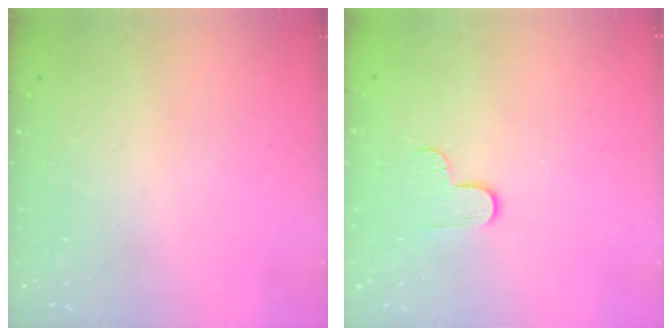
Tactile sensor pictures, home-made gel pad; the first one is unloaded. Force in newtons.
{"total": 5.6, "press": 5.6, "slide": 0.5}